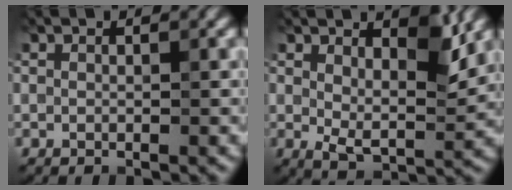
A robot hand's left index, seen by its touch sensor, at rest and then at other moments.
{"total": 5.1, "force": [2.2, 2.4, 3.9], "torque": [-0.057, -0.009, 0.033]}